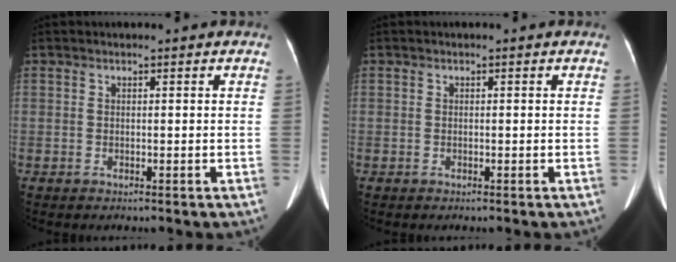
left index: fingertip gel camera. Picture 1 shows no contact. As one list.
[{"total": 0.0}]